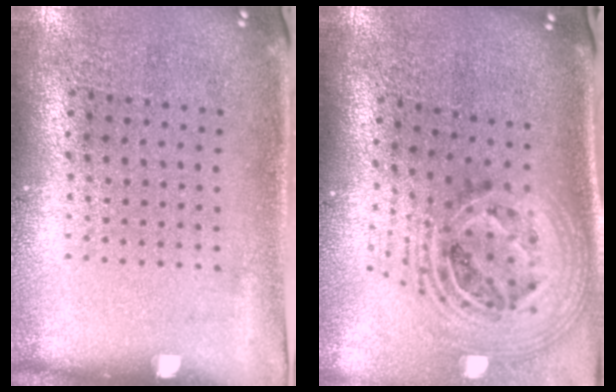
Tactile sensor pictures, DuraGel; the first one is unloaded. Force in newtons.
{"total": 2.7, "press": 1.9, "slide": 1.9}